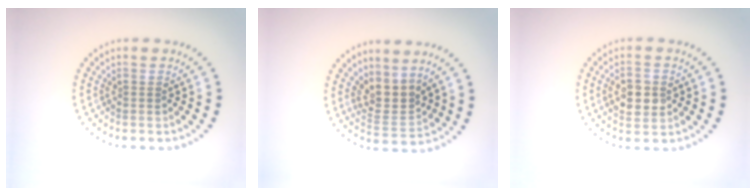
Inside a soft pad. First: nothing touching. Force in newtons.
{"total": 2.8, "press": 2.0, "slide": 1.9}
{"total": 3.5, "press": 3.5, "slide": 0.2}